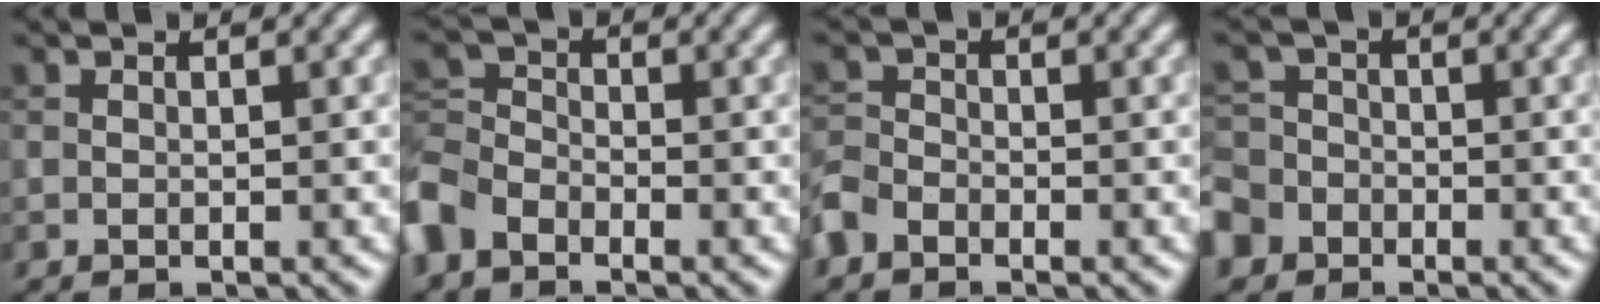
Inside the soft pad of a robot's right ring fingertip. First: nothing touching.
{"total": 4.6, "force": [-3.1, 2.7, 2.0], "torque": [-0.053, 0.000, -0.082]}
{"total": 2.4, "force": [-1.7, 1.5, 0.7], "torque": [-0.020, 0.002, -0.048]}
{"total": 6.1, "force": [-4.0, 4.3, 1.6], "torque": [-0.033, -0.015, -0.075]}